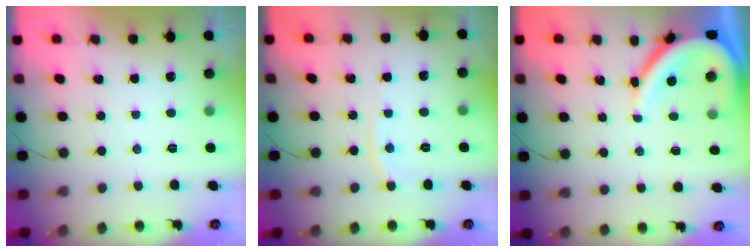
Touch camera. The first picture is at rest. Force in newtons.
{"total": 4.8, "press": 4.8, "slide": 0.6}
{"total": 9.2, "press": 9.1, "slide": 0.9}